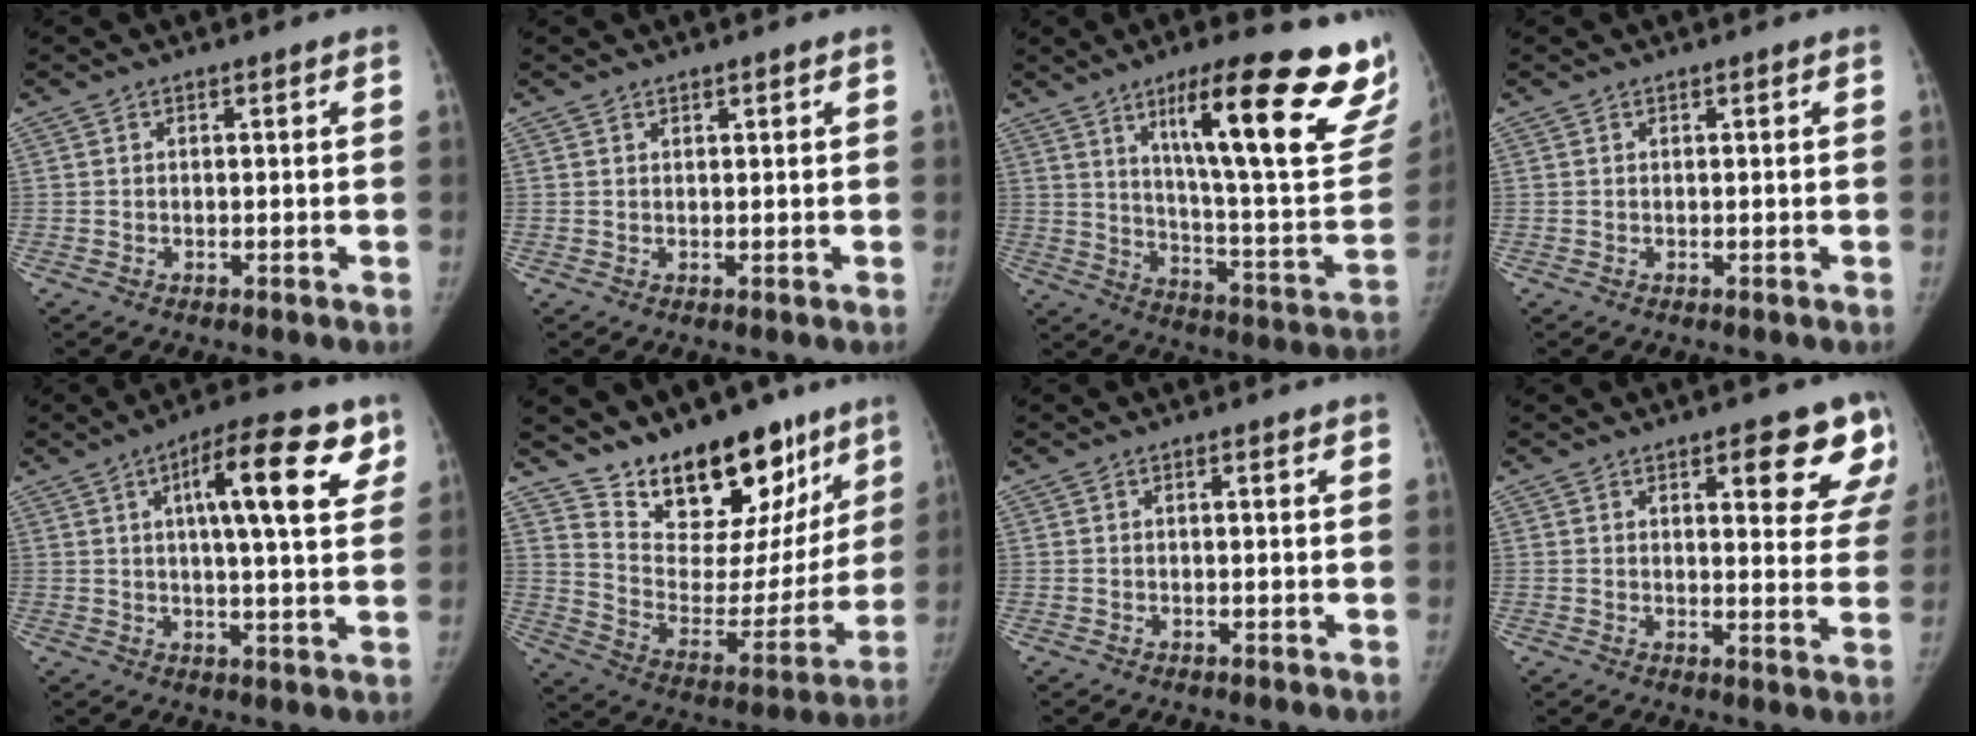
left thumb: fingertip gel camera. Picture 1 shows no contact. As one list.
[{"total": 0.8, "force": [0.7, 0.3, 0.3], "torque": [-0.001, -0.004, 0.010]}, {"total": 28.6, "force": [17.1, 5.0, 22.4], "torque": [-0.262, -0.073, 0.252]}, {"total": 0.0}, {"total": 15.0, "force": [6.1, 4.3, 13.0], "torque": [-0.163, -0.010, 0.081]}, {"total": 23.5, "force": [17.1, 11.1, 11.8], "torque": [-0.118, -0.101, 0.269]}, {"total": 0.8, "force": [0.4, 0.2, 0.7], "torque": [-0.010, 0.000, 0.004]}, {"total": 12.4, "force": [7.1, 4.6, 9.1], "torque": [-0.064, -0.036, 0.079]}]